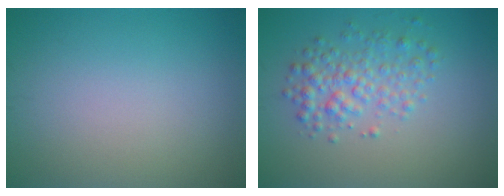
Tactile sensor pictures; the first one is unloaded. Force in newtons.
{"total": 3.3, "press": 3.3, "slide": 0.1}